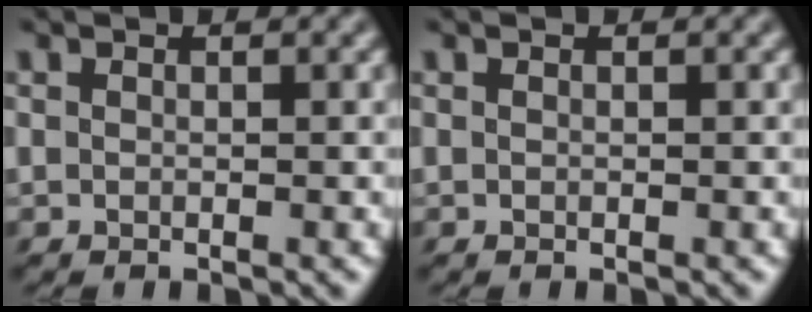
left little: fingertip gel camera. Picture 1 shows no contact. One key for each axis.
{"total": 0.0}